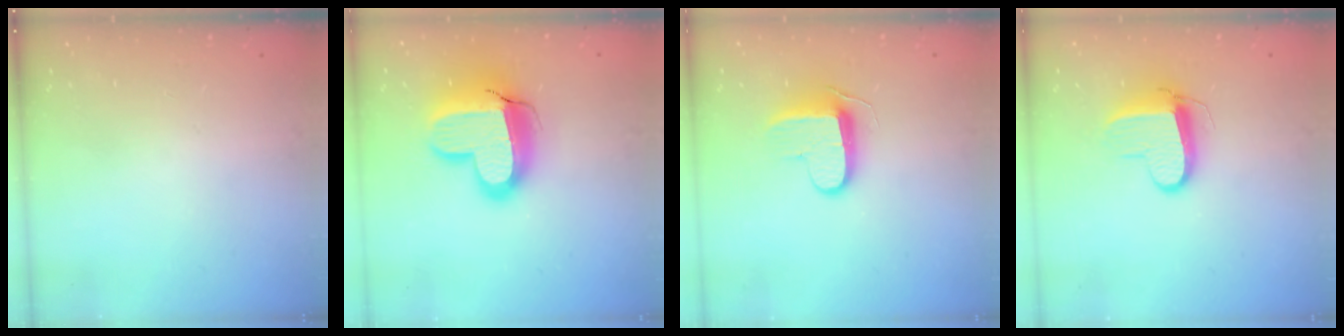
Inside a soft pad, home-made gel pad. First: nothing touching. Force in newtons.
{"total": 18.3, "press": 18.3, "slide": 1.4}
{"total": 9.2, "press": 9.2, "slide": 0.9}
{"total": 9.6, "press": 9.5, "slide": 0.9}